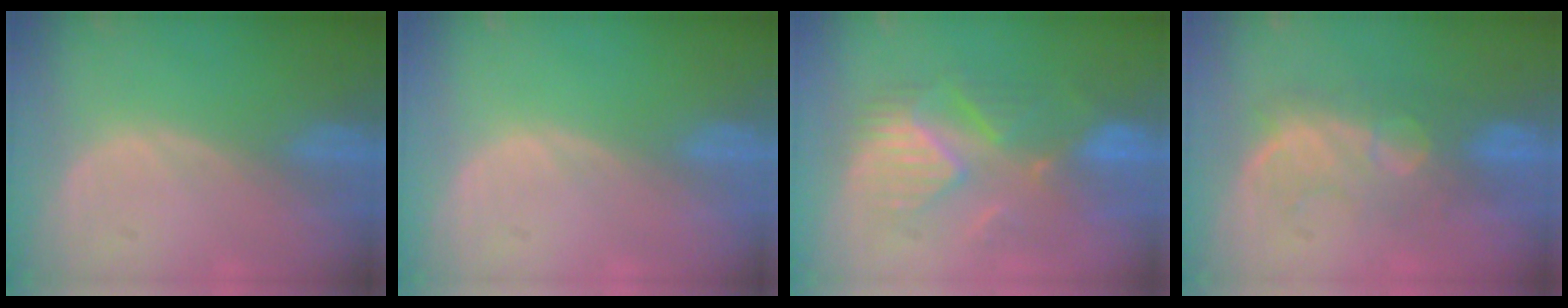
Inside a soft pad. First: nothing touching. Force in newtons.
{"total": 0.0}
{"total": 8.6, "press": 8.6, "slide": 0.3}
{"total": 8.2, "press": 7.9, "slide": 2.2}